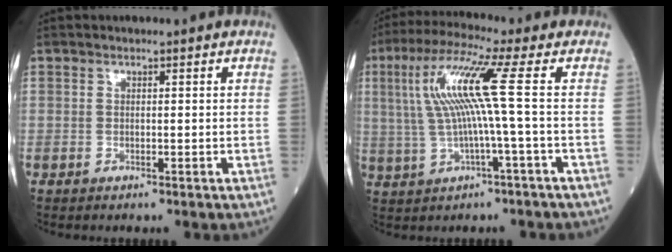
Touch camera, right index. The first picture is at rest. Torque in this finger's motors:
{"motor_torque": [1.43, 0.29, 0.82, 0.21]}